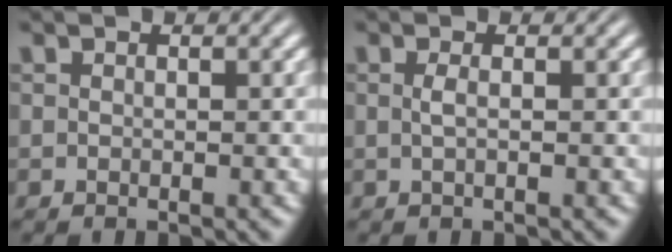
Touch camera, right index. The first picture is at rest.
{"total": 1.3, "force": [-0.3, -1.1, 0.6], "torque": [-0.011, -0.006, 0.001]}